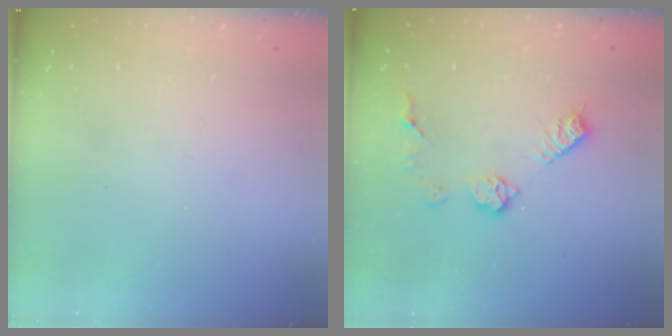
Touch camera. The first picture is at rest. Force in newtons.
{"total": 9.1, "press": 9.1, "slide": 0.3}